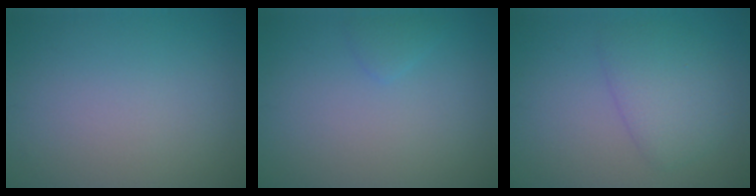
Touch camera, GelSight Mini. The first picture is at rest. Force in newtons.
{"total": 0.9, "press": 0.9, "slide": 0.1}
{"total": 3.4, "press": 3.4, "slide": 0.3}